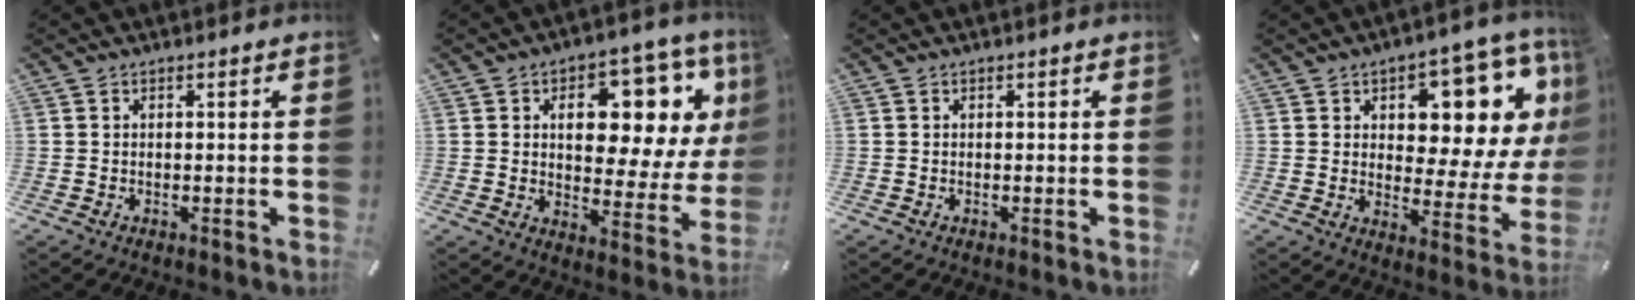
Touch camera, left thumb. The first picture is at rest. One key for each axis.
{"total": 14.8, "fx": 7.1, "fy": 8.3, "fz": 10.0, "tx": -0.119, "ty": -0.066, "tz": 0.112}
{"total": 0.0}
{"total": 12.8, "fx": 7.1, "fy": 7.1, "fz": 8.0, "tx": -0.095, "ty": -0.077, "tz": 0.115}